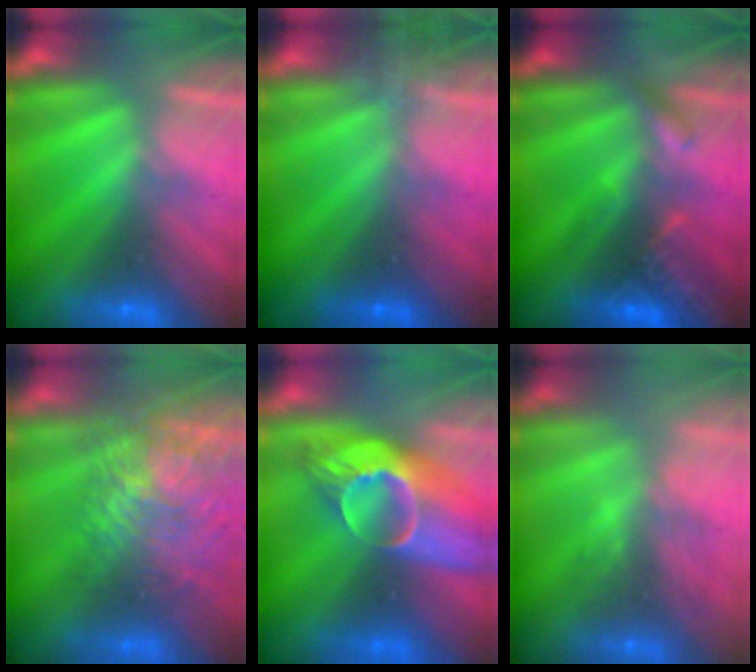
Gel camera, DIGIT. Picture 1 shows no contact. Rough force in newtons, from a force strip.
{"total": 1.7}
{"total": 2.7}
{"total": 7.7}
{"total": 5.8}
{"total": 3.0}